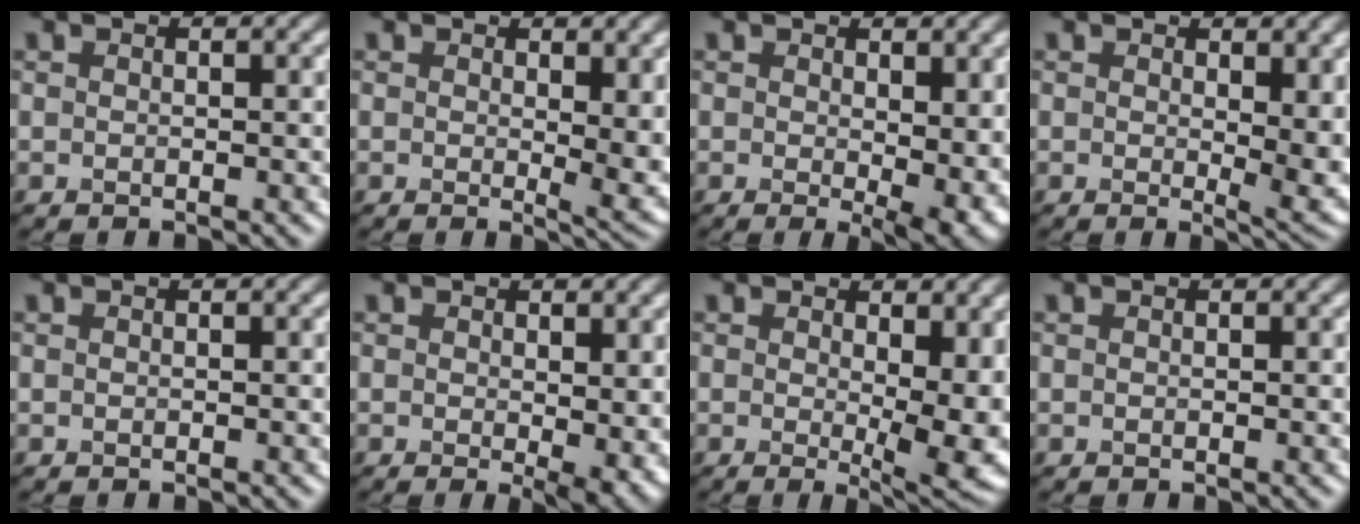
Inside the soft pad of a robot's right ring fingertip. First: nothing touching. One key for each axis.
{"total": 4.1, "fx": 0.8, "fy": 1.4, "fz": 3.8, "tx": -0.047, "ty": -0.012, "tz": 0.015}
{"total": 4.8, "fx": 0.1, "fy": 1.8, "fz": 4.4, "tx": -0.057, "ty": -0.014, "tz": 0.005}
{"total": 4.8, "fx": 0.9, "fy": 1.8, "fz": 4.4, "tx": -0.056, "ty": -0.013, "tz": 0.016}
{"total": 0.0}
{"total": 3.1, "fx": 0.1, "fy": 1.0, "fz": 3.0, "tx": -0.037, "ty": -0.011, "tz": 0.003}
{"total": 8.5, "fx": 0.5, "fy": 3.3, "fz": 7.8, "tx": -0.101, "ty": -0.018, "tz": 0.011}
{"total": 0.0}